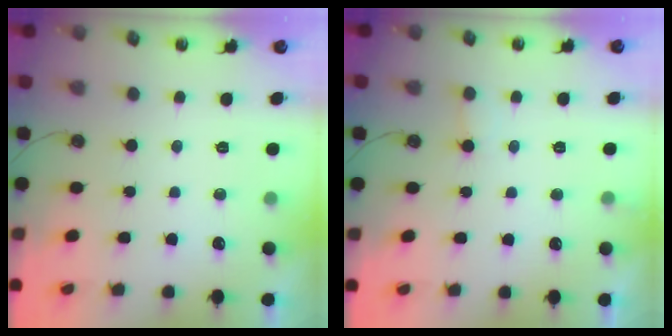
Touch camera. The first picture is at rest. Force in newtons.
{"total": 5.7, "press": 5.6, "slide": 0.5}